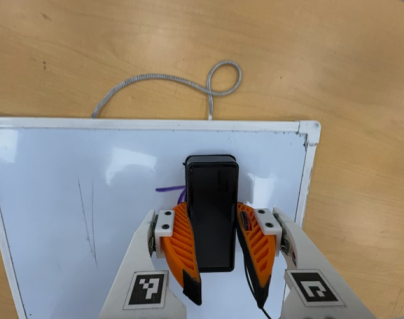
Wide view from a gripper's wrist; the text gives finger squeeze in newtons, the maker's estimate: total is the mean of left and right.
{"total": 15.5, "left": 14.8, "right": 16.1}